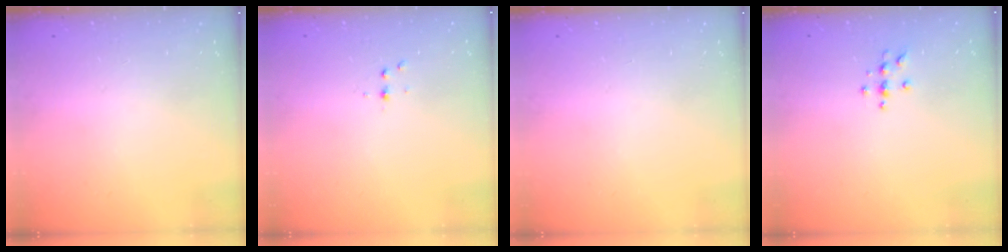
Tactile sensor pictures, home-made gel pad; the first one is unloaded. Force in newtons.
{"total": 3.2, "press": 3.1, "slide": 0.4}
{"total": 0.0}
{"total": 3.8, "press": 3.7, "slide": 0.5}